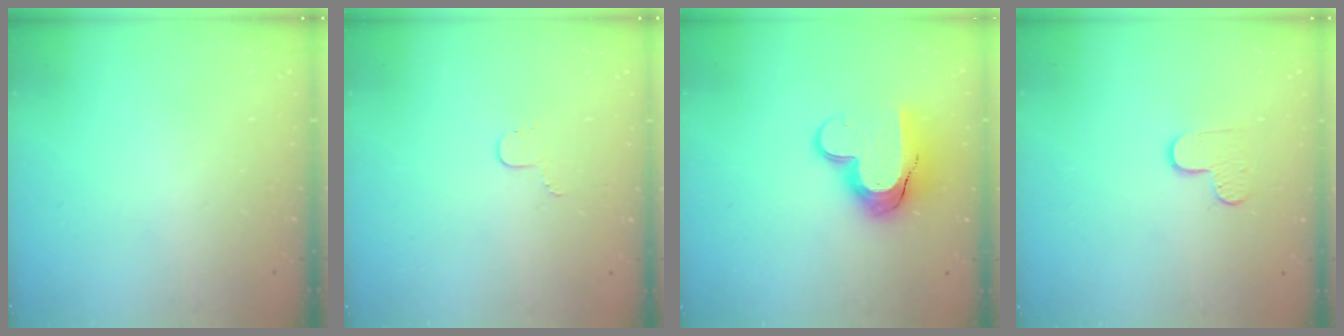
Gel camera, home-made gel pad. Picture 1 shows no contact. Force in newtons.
{"total": 3.5, "press": 3.5, "slide": 0.4}
{"total": 14.0, "press": 13.9, "slide": 0.7}
{"total": 7.4, "press": 7.4, "slide": 0.7}